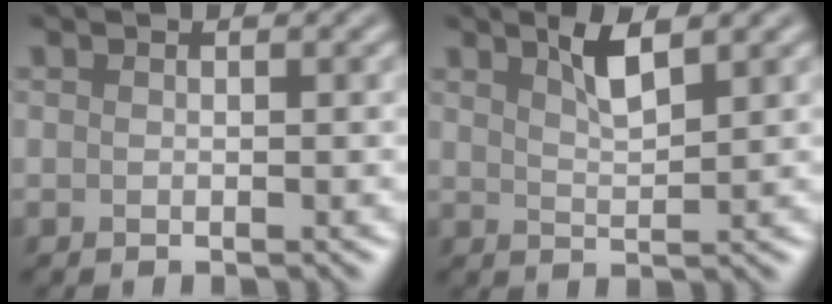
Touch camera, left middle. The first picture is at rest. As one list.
[{"total": 2.9, "force": [1.8, 0.6, 2.1], "torque": [-0.038, 0.000, 0.033]}]